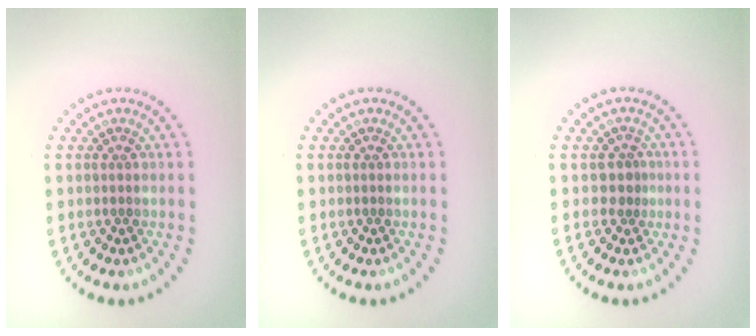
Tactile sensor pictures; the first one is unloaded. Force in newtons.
{"total": 0.0}
{"total": 1.2, "press": 0.8, "slide": 0.9}